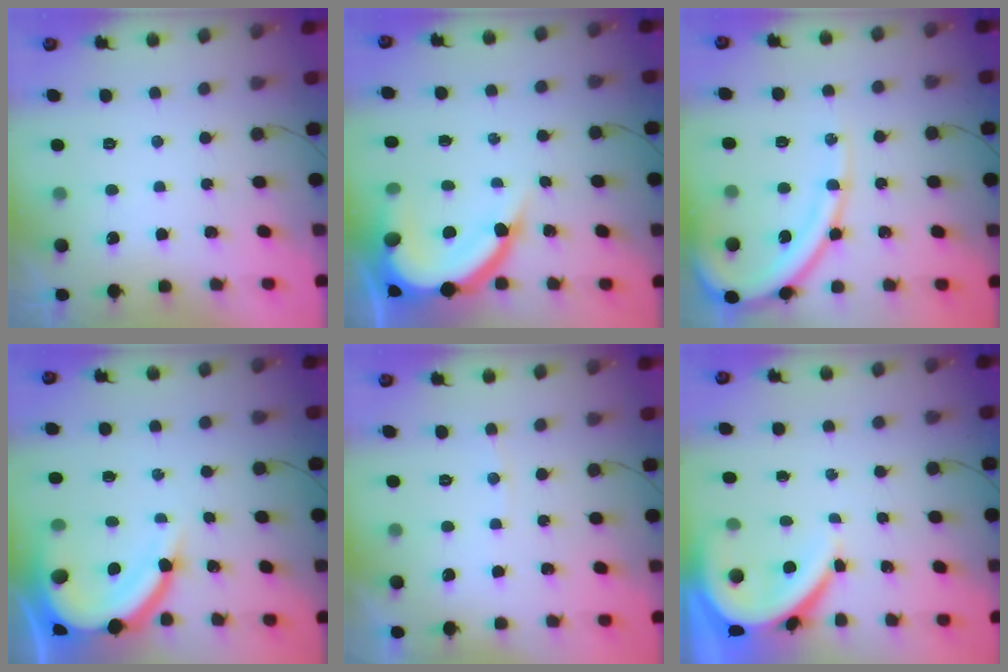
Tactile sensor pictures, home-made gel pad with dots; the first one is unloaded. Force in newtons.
{"total": 14.3, "press": 14.3, "slide": 1.3}
{"total": 13.3, "press": 13.2, "slide": 1.4}
{"total": 10.8, "press": 10.7, "slide": 1.4}
{"total": 2.8, "press": 2.7, "slide": 0.3}
{"total": 8.3, "press": 8.2, "slide": 1.0}